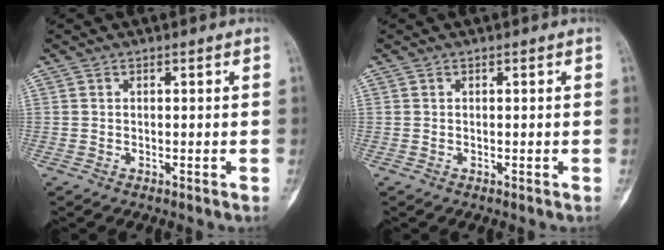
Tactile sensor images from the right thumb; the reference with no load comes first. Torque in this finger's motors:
{"motor_torque": [0.29, 0.01, -0.01, -0.10, 0.05]}